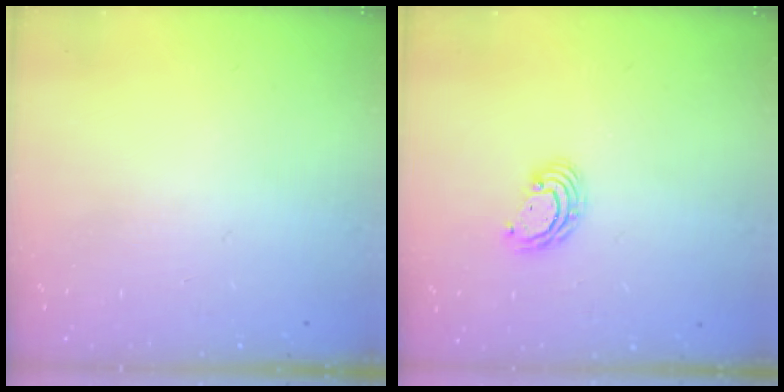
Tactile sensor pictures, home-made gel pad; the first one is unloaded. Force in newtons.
{"total": 4.9, "press": 4.9, "slide": 0.2}